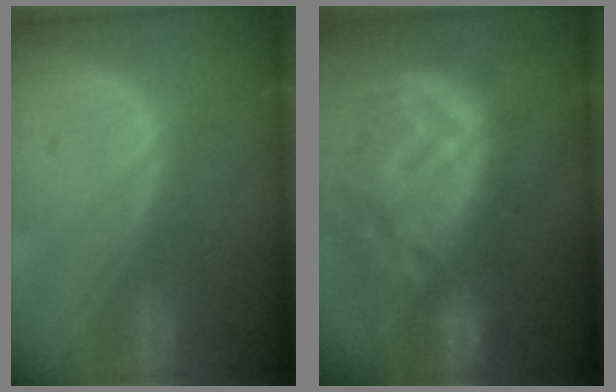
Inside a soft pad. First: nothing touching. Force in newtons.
{"total": 12.6, "press": 11.2, "slide": 5.8}